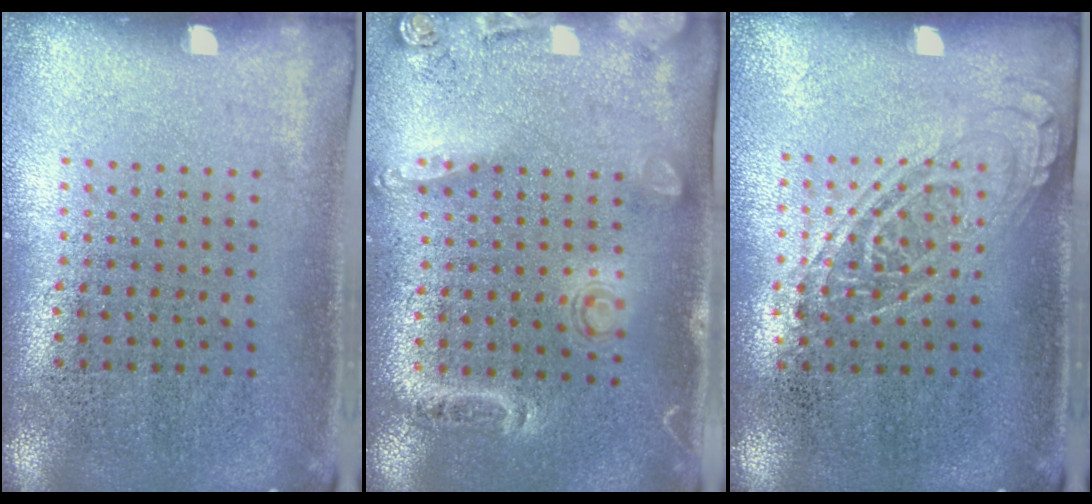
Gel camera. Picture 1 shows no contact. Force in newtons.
{"total": 1.5, "press": 1.3, "slide": 0.8}
{"total": 1.3, "press": 1.2, "slide": 0.6}